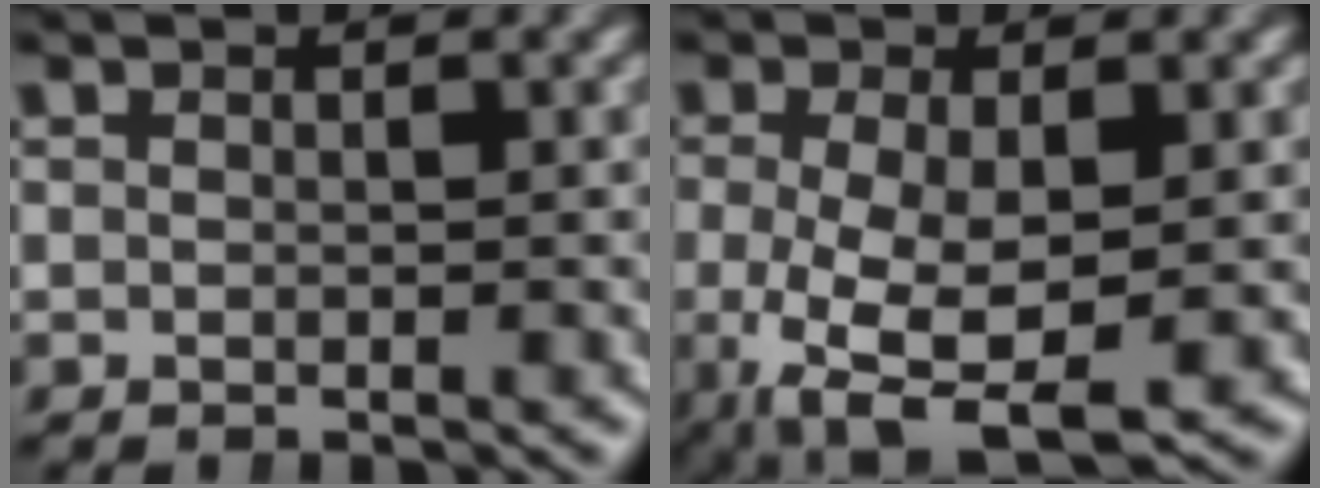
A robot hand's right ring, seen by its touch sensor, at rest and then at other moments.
{"total": 8.8, "force": [-3.4, 5.0, 6.4], "torque": [-0.155, -0.060, -0.027]}